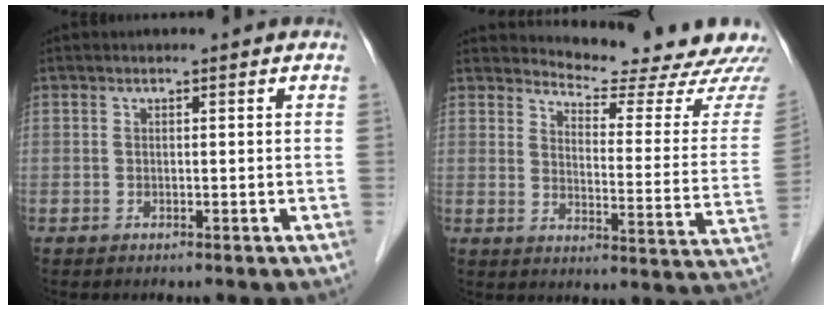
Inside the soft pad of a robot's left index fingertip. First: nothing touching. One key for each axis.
{"total": 17.3, "fx": 16.8, "fy": 1.0, "fz": 4.0, "tx": -0.047, "ty": -0.103, "tz": 0.189}